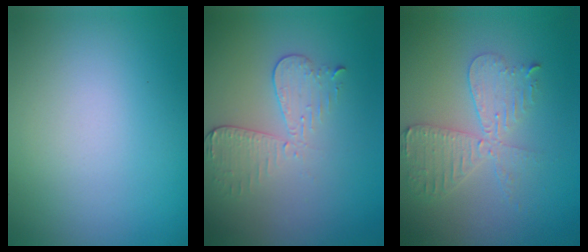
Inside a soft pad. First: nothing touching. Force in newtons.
{"total": 2.9, "press": 2.6, "slide": 1.4}
{"total": 4.4, "press": 3.8, "slide": 2.1}